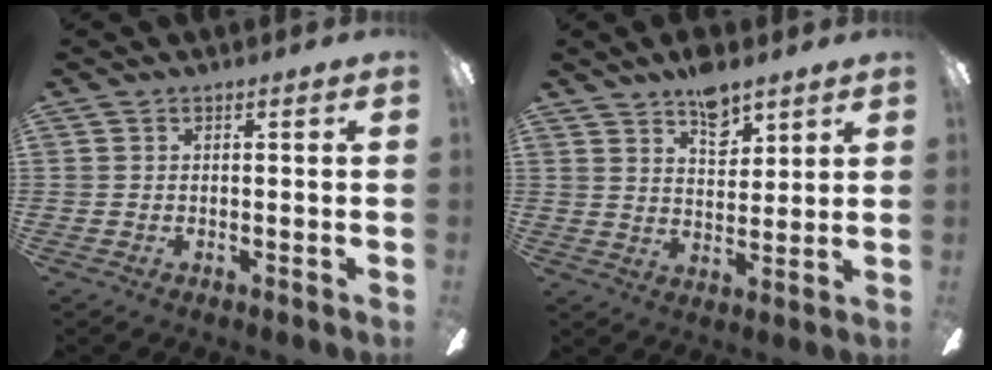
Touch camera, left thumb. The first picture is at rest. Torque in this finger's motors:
{"motor_torque": [0.90, 0.49, 0.56, -0.55, 0.01]}